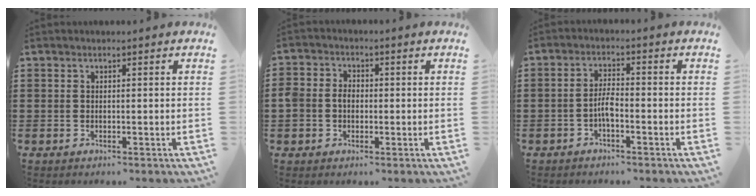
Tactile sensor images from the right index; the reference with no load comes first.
{"total": 3.3, "force": [-0.5, 2.8, 1.6], "torque": [-0.045, 0.005, -0.015]}
{"total": 3.2, "force": [-1.3, 0.8, 2.8], "torque": [-0.064, 0.000, -0.031]}